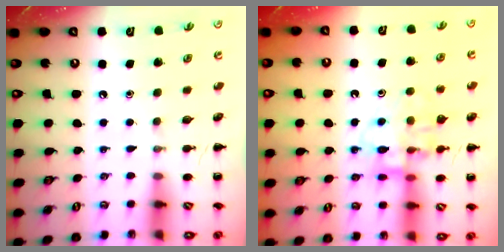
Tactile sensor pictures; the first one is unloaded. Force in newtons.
{"total": 12.8, "press": 12.6, "slide": 2.0}